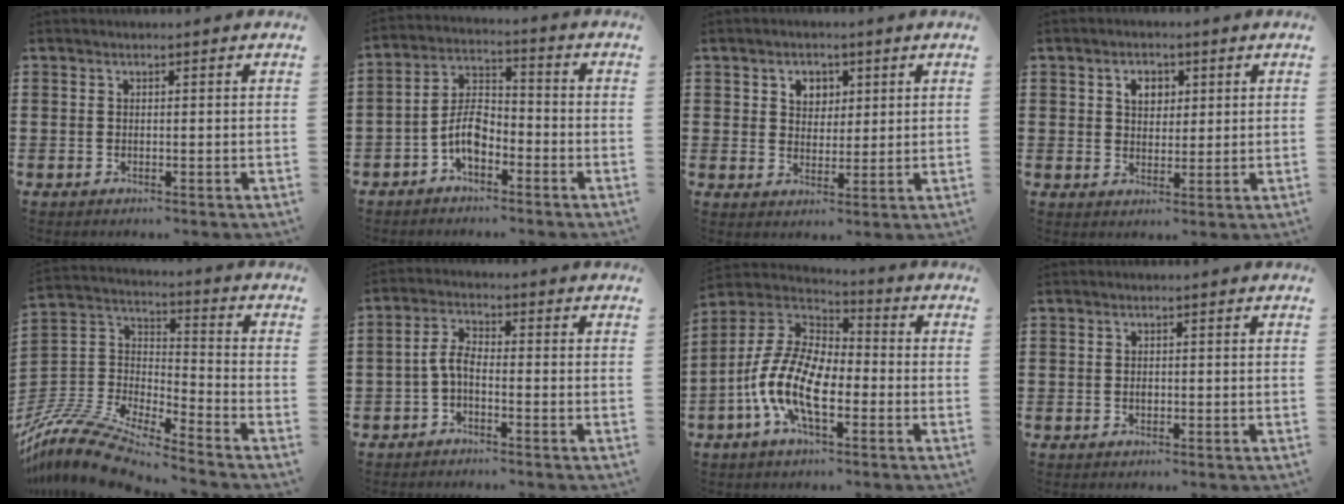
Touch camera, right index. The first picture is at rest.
{"total": 6.2, "force": [-3.0, 3.1, 4.5], "torque": [-0.105, 0.006, -0.063]}
{"total": 3.5, "force": [1.6, 3.0, 1.2], "torque": [-0.028, 0.010, 0.024]}
{"total": 3.5, "force": [1.2, 2.6, 1.9], "torque": [-0.040, 0.010, 0.017]}
{"total": 11.9, "force": [-10.9, 1.9, 4.4], "torque": [-0.119, 0.010, -0.227]}
{"total": 3.7, "force": [-1.5, 1.4, 3.0], "torque": [-0.078, 0.002, -0.037]}
{"total": 12.5, "force": [-4.5, 5.7, 10.2], "torque": [-0.251, -0.010, -0.095]}
{"total": 1.0, "force": [-0.1, 0.6, 0.8], "torque": [-0.017, 0.001, -0.002]}